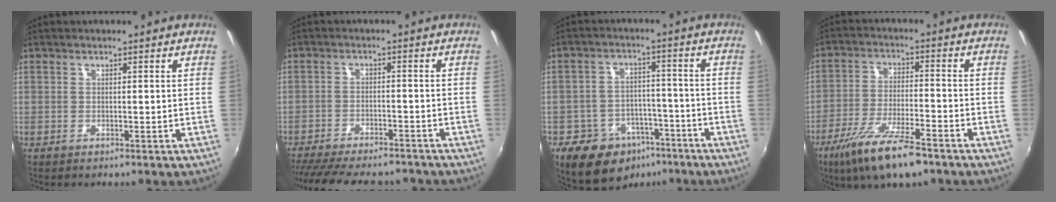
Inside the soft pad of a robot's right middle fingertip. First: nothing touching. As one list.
[{"total": 17.6, "force": [-14.9, 4.8, 7.9], "torque": [-0.165, -0.028, -0.219]}, {"total": 13.0, "force": [-8.3, 8.8, 4.8], "torque": [-0.111, 0.016, -0.109]}, {"total": 13.2, "force": [-9.0, 3.3, 9.1], "torque": [-0.194, -0.032, -0.162]}]